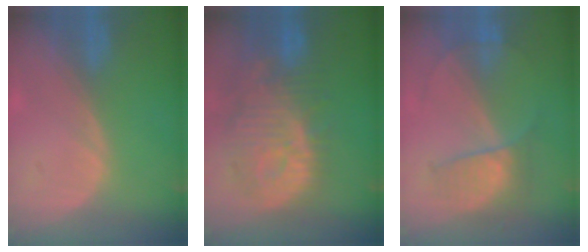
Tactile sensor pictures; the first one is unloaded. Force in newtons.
{"total": 12.2, "press": 10.9, "slide": 5.4}
{"total": 5.8, "press": 5.5, "slide": 2.1}